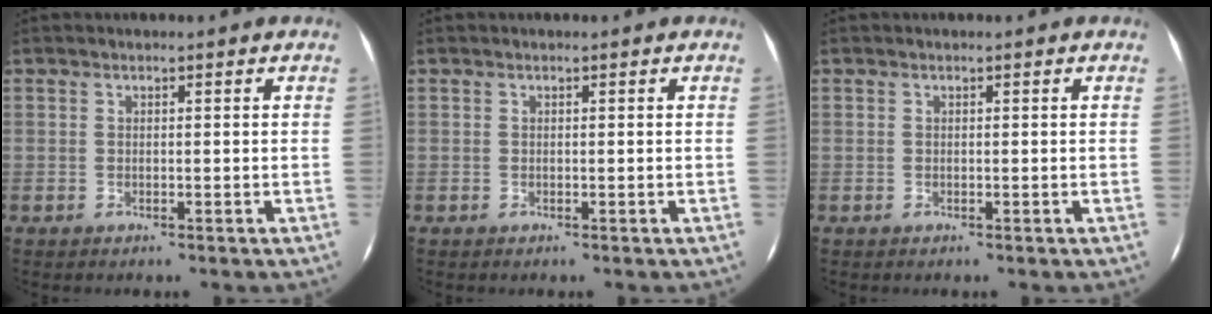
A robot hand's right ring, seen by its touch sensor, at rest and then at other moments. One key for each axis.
{"total": 0.0}
{"total": 0.0}